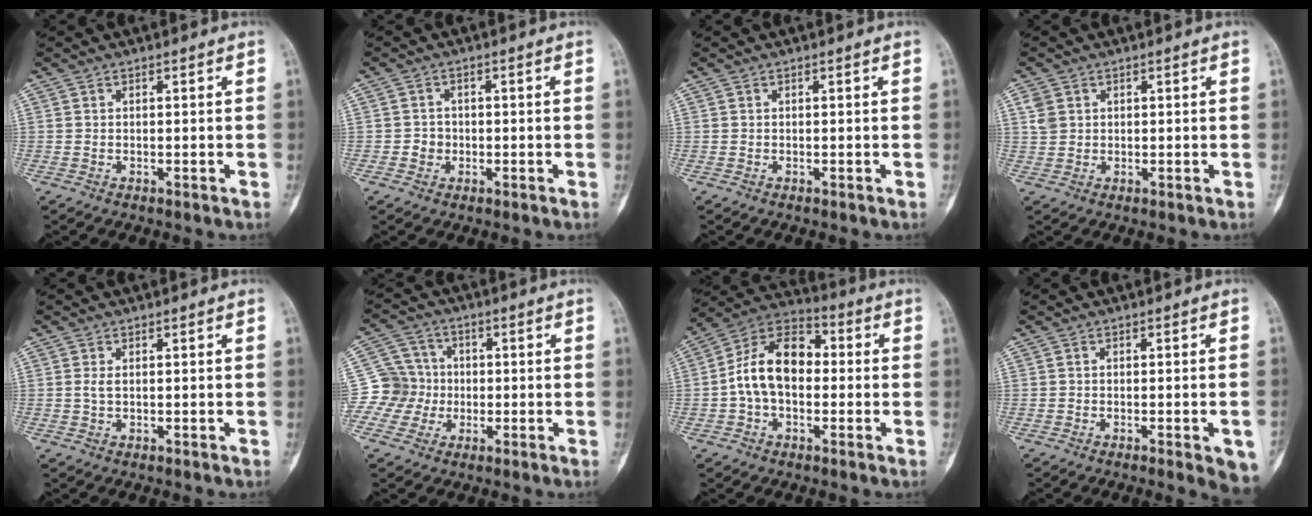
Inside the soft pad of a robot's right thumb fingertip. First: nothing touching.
{"total": 2.2, "force": [-0.5, 2.1, 0.5], "torque": [0.005, 0.009, -0.012]}
{"total": 0.0}
{"total": 2.8, "force": [1.1, 2.3, 1.2], "torque": [-0.019, 0.000, 0.027]}
{"total": 1.1, "force": [0.1, 0.5, 1.0], "torque": [-0.026, -0.001, 0.005]}
{"total": 8.7, "force": [-1.3, 8.4, 1.6], "torque": [0.001, 0.018, -0.033]}
{"total": 13.4, "force": [-0.3, 8.8, 10.1], "torque": [-0.167, 0.039, -0.018]}
{"total": 6.4, "force": [-2.9, 1.5, 5.5], "torque": [-0.054, 0.002, -0.034]}